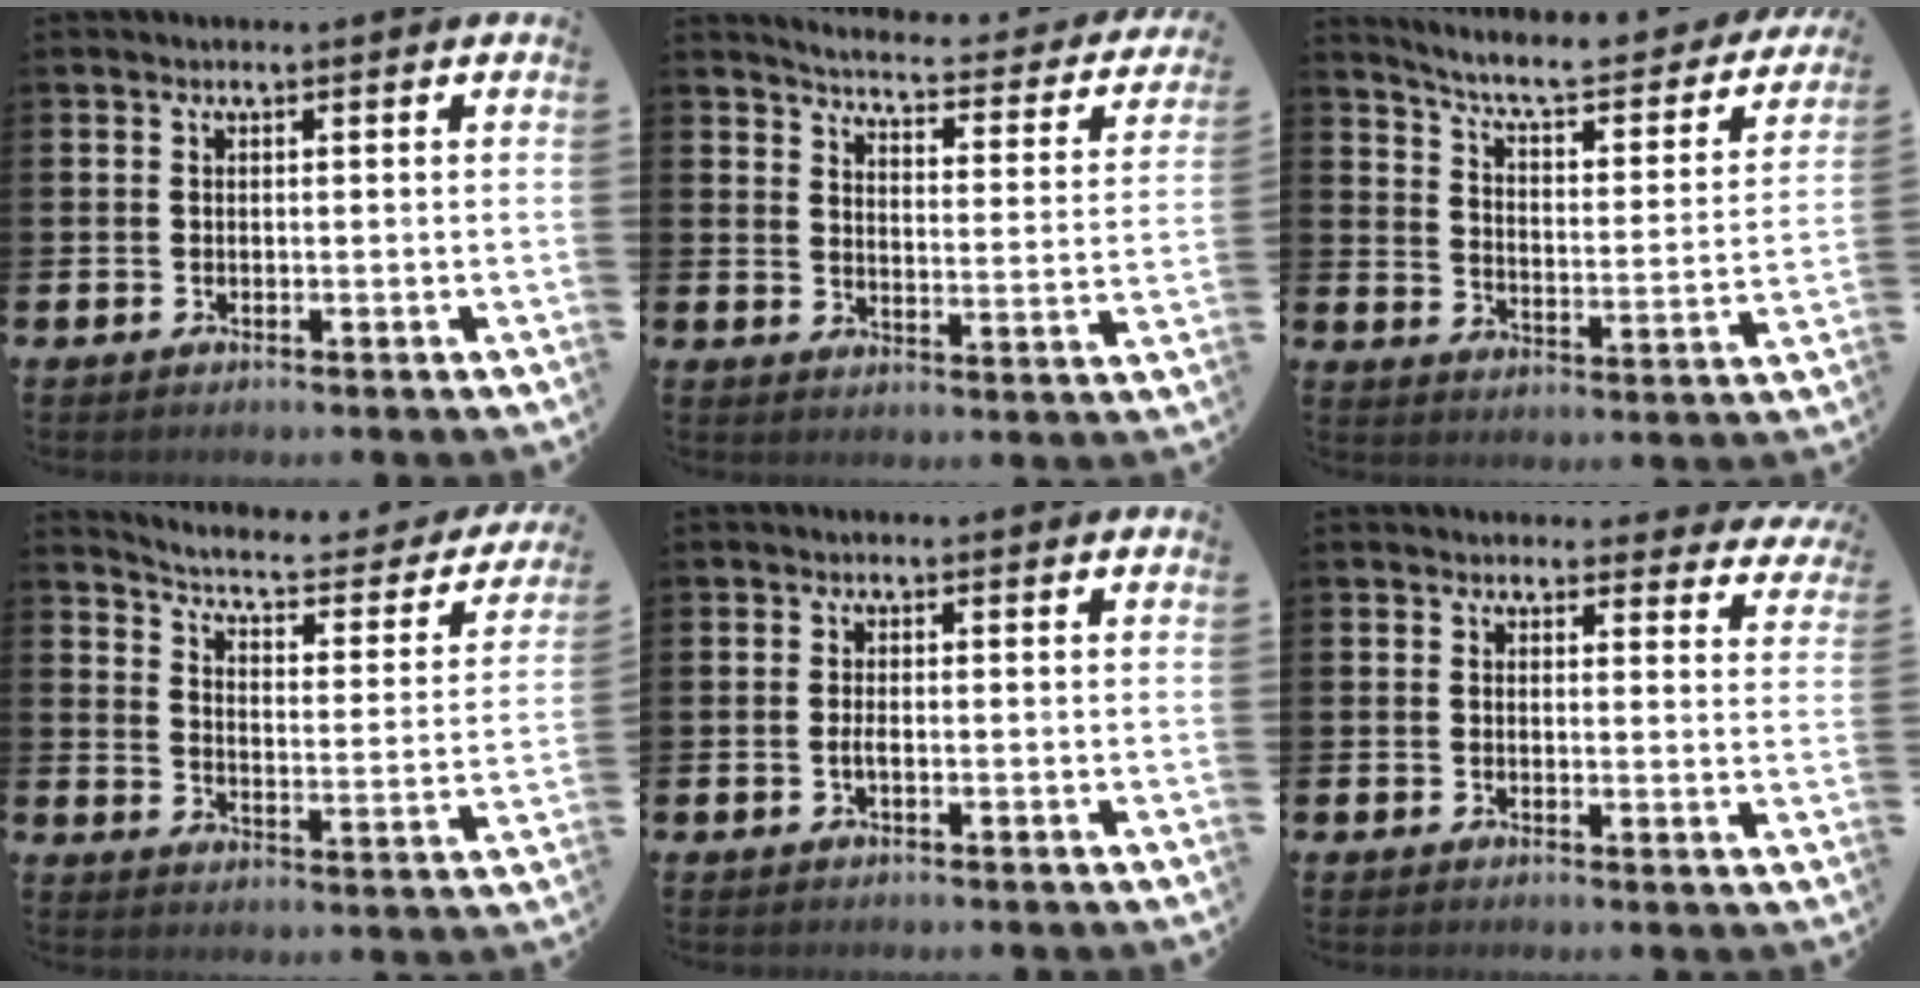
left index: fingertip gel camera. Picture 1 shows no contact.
{"total": 3.8, "force": [3.6, 0.2, 1.1], "torque": [-0.038, -0.041, 0.053]}
{"total": 6.5, "force": [5.6, 1.4, 3.0], "torque": [-0.081, -0.047, 0.087]}
{"total": 5.0, "force": [4.2, 1.3, 2.4], "torque": [-0.065, -0.034, 0.060]}
{"total": 1.0, "force": [-0.3, 0.2, 1.0], "torque": [-0.025, 0.001, -0.004]}
{"total": 2.4, "force": [2.2, 1.0, 0.0], "torque": [0.010, -0.016, 0.035]}